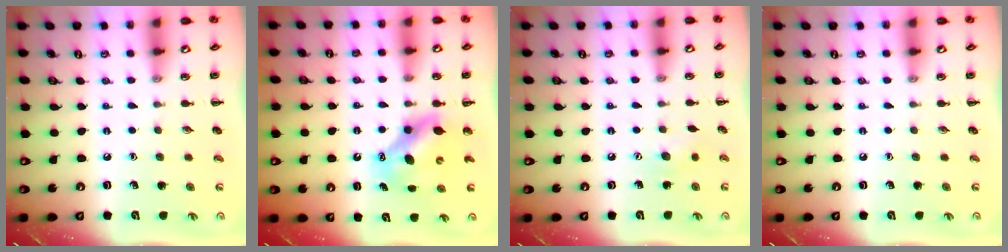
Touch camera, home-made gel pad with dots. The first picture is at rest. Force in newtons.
{"total": 7.4, "press": 7.2, "slide": 1.5}
{"total": 4.8, "press": 4.6, "slide": 1.1}
{"total": 0.0}